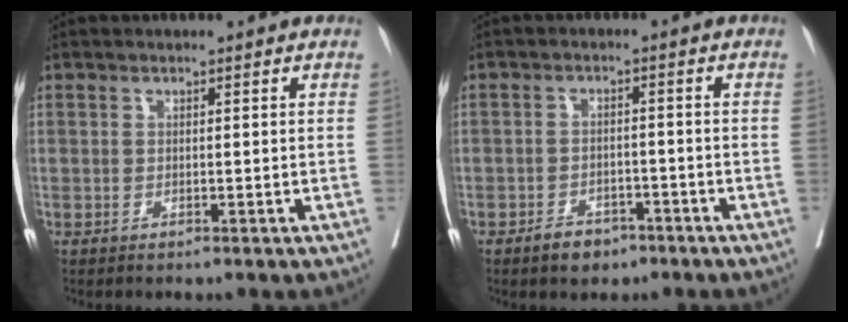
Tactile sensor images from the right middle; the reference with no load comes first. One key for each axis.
{"total": 3.9, "fx": -2.8, "fy": 2.2, "fz": 1.6, "tx": -0.026, "ty": 0.005, "tz": -0.037}